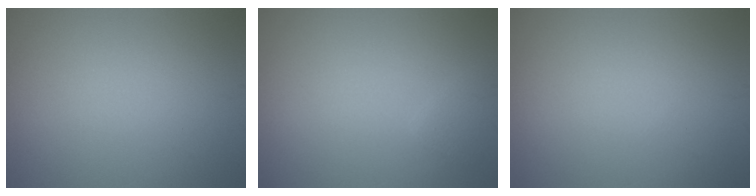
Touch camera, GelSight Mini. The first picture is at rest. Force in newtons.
{"total": 1.0, "press": 1.0, "slide": 0.1}
{"total": 0.0}